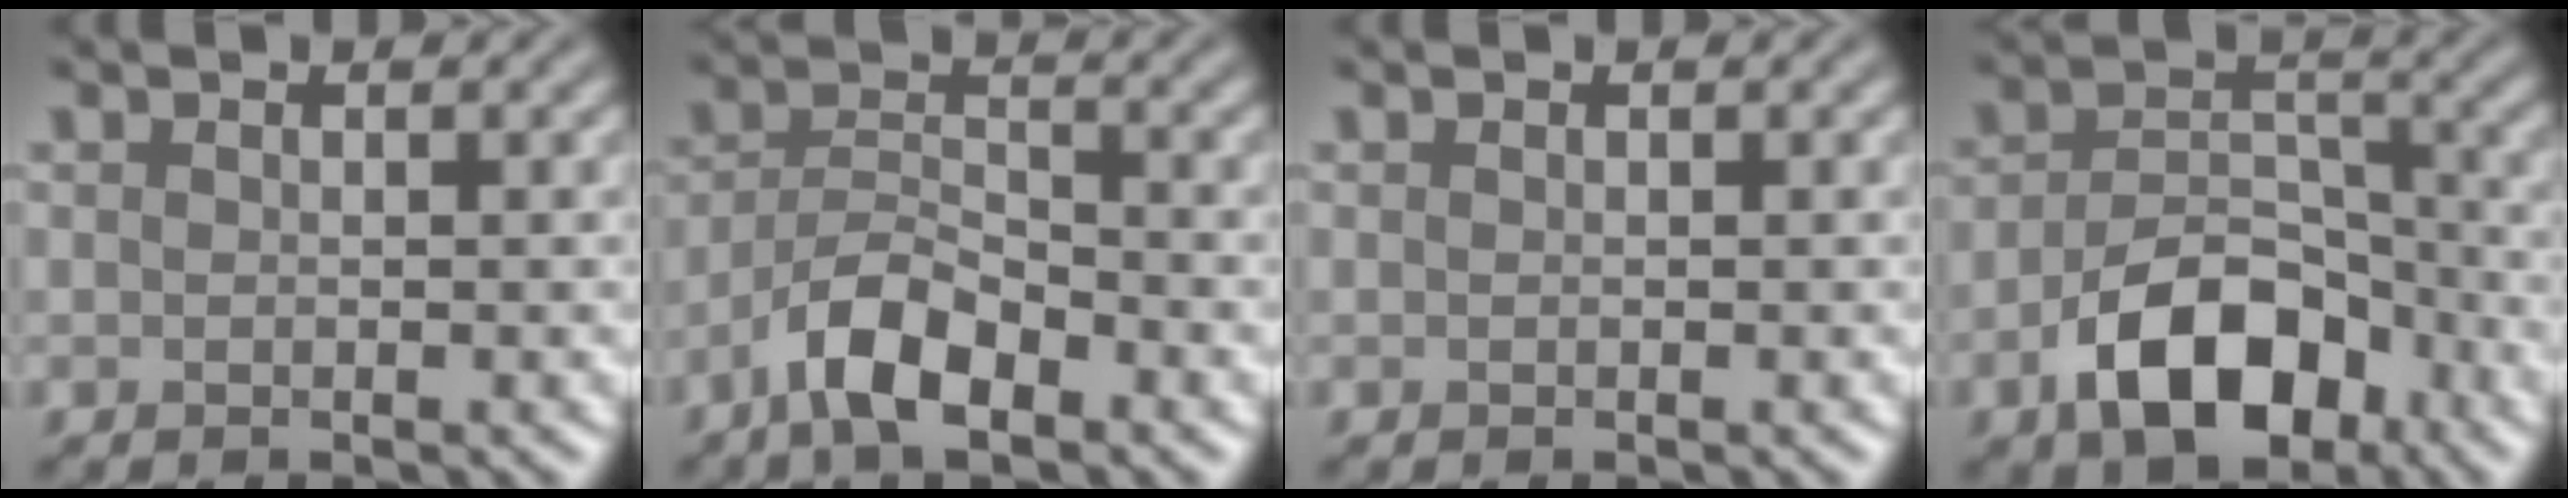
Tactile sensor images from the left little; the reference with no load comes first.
{"total": 5.2, "force": [-3.4, 1.9, 3.5], "torque": [-0.060, 0.006, -0.070]}
{"total": 0.0}
{"total": 7.9, "force": [-4.0, 4.6, 5.1], "torque": [-0.082, -0.007, -0.068]}